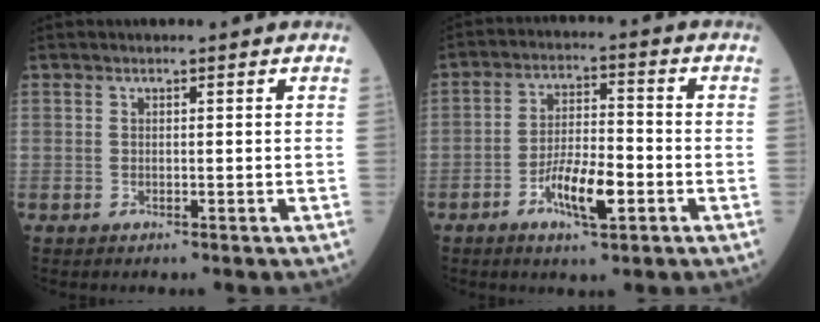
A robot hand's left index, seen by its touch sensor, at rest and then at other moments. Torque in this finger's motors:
{"motor_torque": [0.17, 0.17, 0.21, 0.07]}